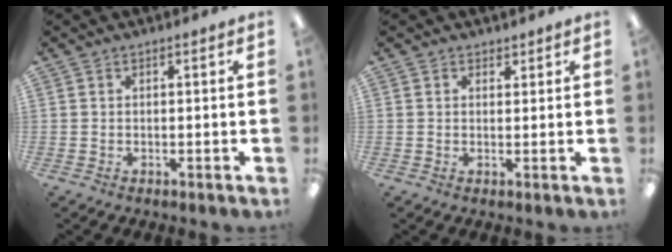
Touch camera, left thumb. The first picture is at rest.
{"total": 1.5, "force": [1.1, 1.1, 0.0], "torque": [0.008, 0.000, 0.018]}